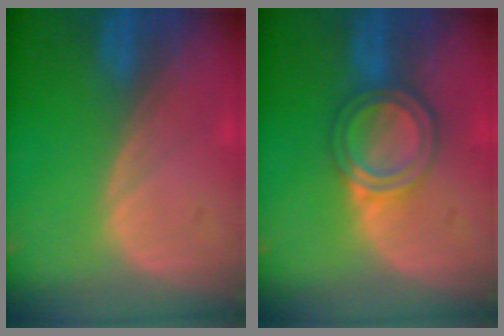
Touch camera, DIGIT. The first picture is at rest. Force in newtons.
{"total": 6.1, "press": 5.3, "slide": 3.0}